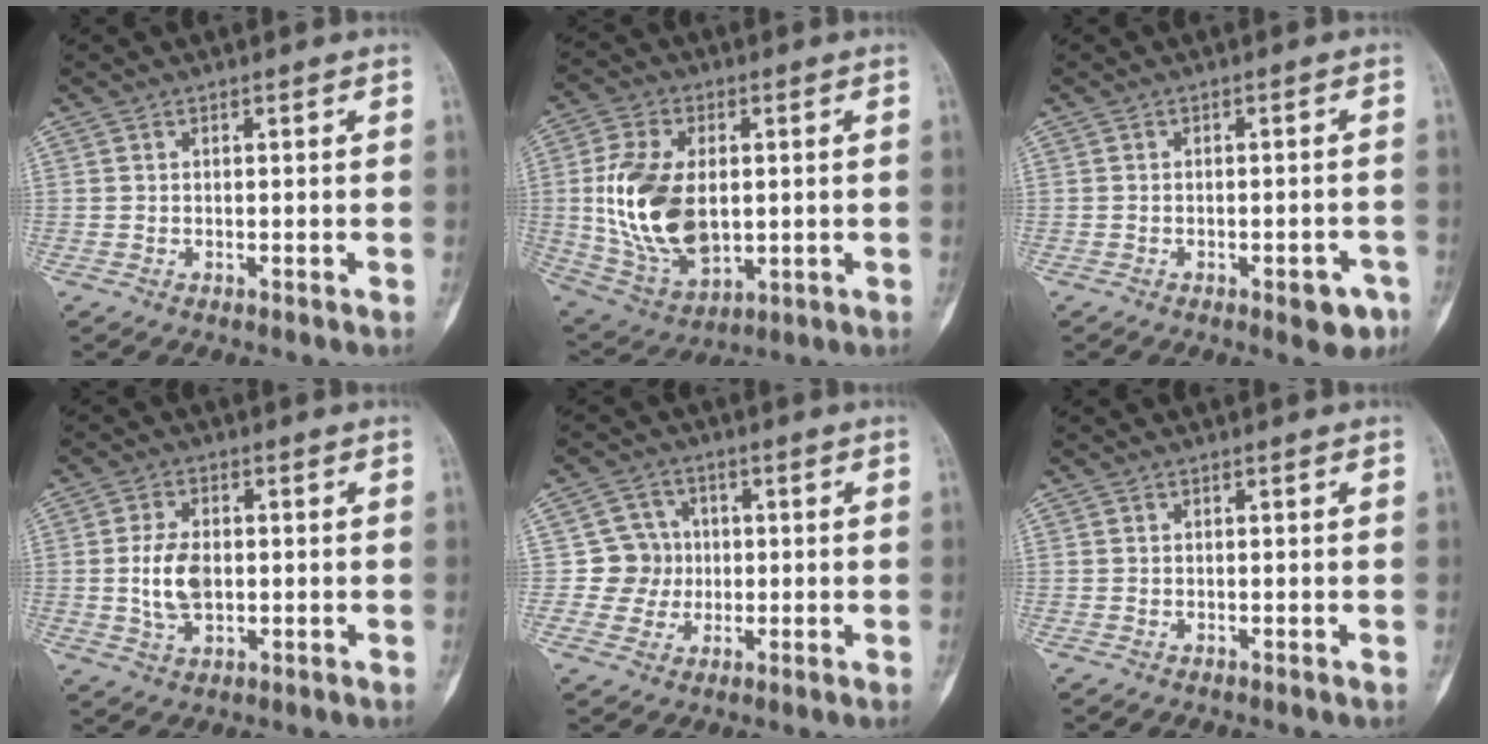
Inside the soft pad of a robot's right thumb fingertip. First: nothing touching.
{"total": 17.9, "force": [0.8, 11.0, 14.0], "torque": [-0.263, -0.009, 0.030]}
{"total": 4.9, "force": [-2.6, 2.1, 3.5], "torque": [-0.023, 0.015, -0.027]}
{"total": 7.5, "force": [-0.1, 4.6, 5.9], "torque": [-0.108, 0.000, 0.001]}
{"total": 6.2, "force": [0.0, 6.2, 0.7], "torque": [0.029, 0.014, -0.005]}
{"total": 0.0}